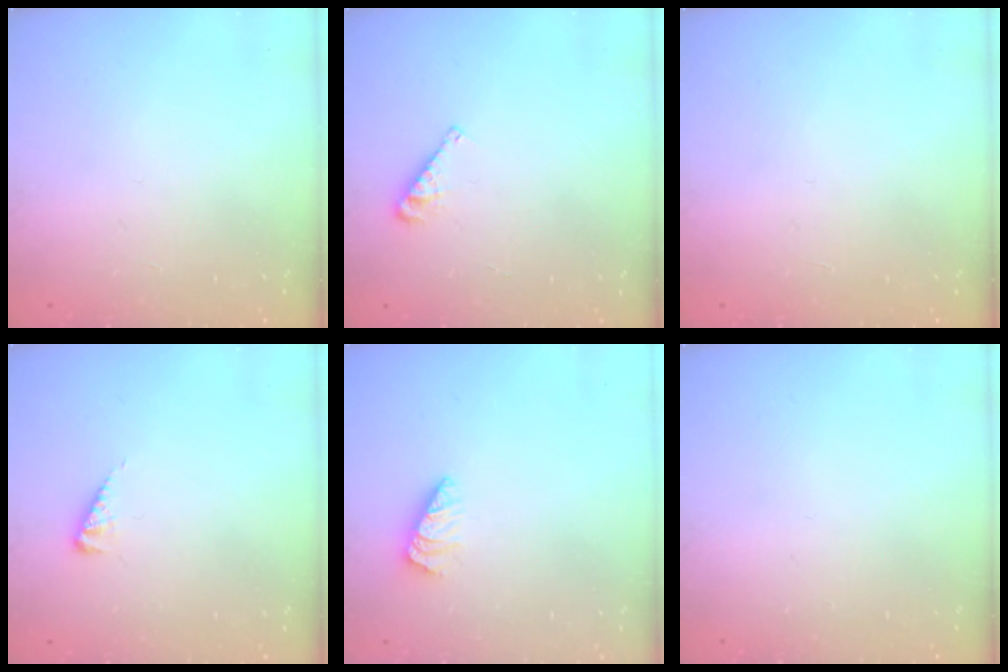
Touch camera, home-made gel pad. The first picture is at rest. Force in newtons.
{"total": 5.6, "press": 5.6, "slide": 0.2}
{"total": 0.0}
{"total": 2.9, "press": 2.9, "slide": 0.2}
{"total": 1.3, "press": 1.3, "slide": 0.2}
{"total": 0.0}